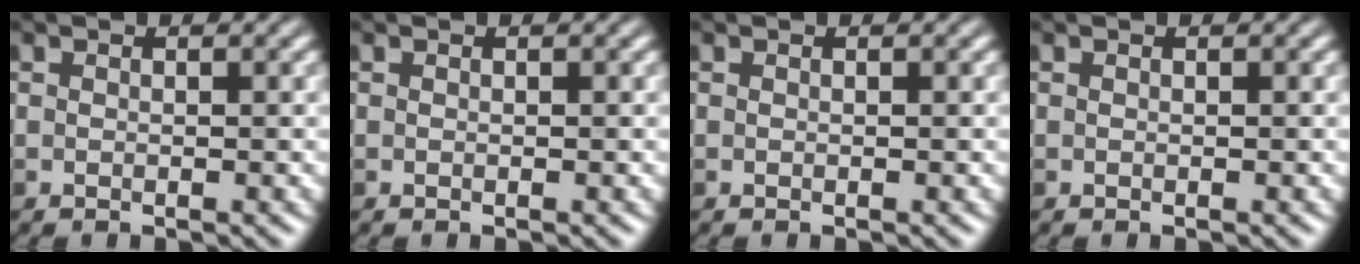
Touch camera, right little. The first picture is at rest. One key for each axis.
{"total": 0.0}
{"total": 0.0}
{"total": 0.0}